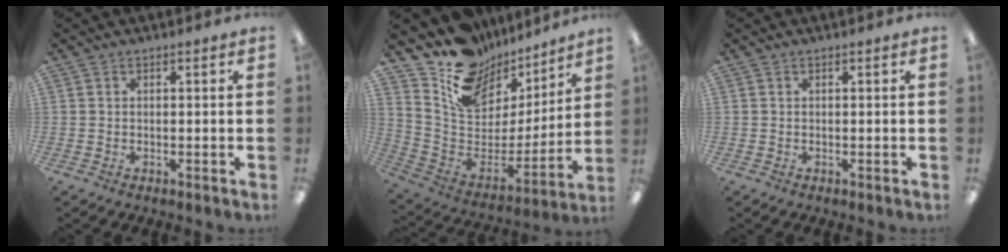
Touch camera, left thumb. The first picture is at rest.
{"total": 16.1, "force": [11.6, 10.0, 4.9], "torque": [-0.102, -0.093, 0.214]}
{"total": 0.0}